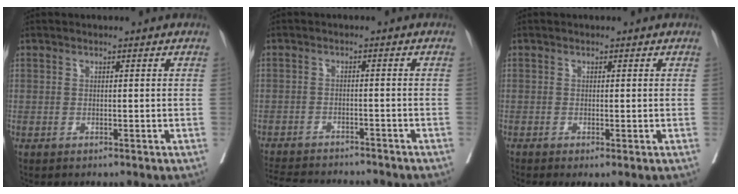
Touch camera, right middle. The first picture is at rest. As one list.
[{"total": 14.1, "force": [-12.8, 3.1, 5.0], "torque": [-0.105, -0.010, -0.174]}, {"total": 1.3, "force": [-0.5, 0.2, 1.1], "torque": [-0.016, -0.006, -0.008]}]